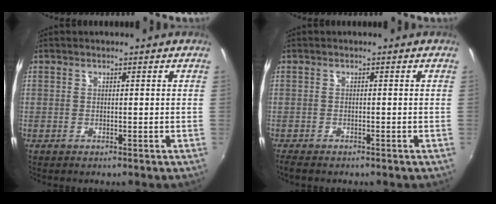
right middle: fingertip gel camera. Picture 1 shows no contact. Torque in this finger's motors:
{"motor_torque": [0.95, -1.19, 0.15, 0.05]}